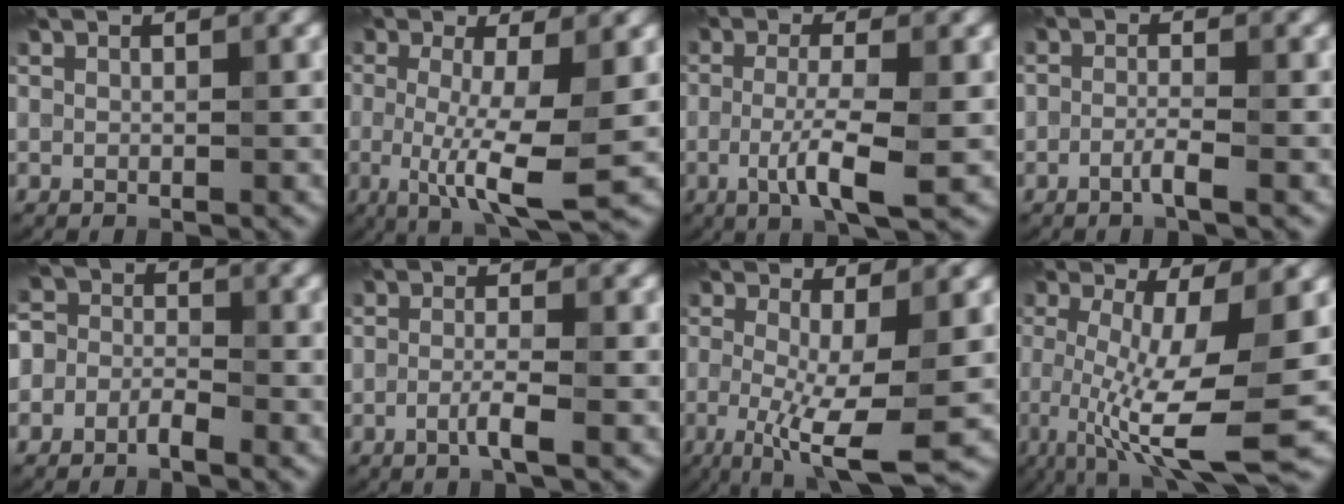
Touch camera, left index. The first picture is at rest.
{"total": 7.1, "force": [-0.9, 1.6, 6.9], "torque": [-0.124, -0.020, -0.014]}
{"total": 4.7, "force": [-1.1, 0.9, 4.4], "torque": [-0.083, -0.006, -0.026]}
{"total": 1.5, "force": [-0.9, 0.1, 1.2], "torque": [-0.022, 0.004, -0.022]}
{"total": 2.7, "force": [-1.5, 2.0, 1.2], "torque": [-0.011, 0.008, -0.047]}
{"total": 2.0, "force": [-0.9, 0.2, 1.7], "torque": [-0.034, 0.006, -0.024]}
{"total": 7.3, "force": [-1.3, 1.7, 7.0], "torque": [-0.121, -0.021, -0.022]}
{"total": 10.5, "force": [-2.1, 2.5, 10.0], "torque": [-0.171, -0.021, -0.034]}